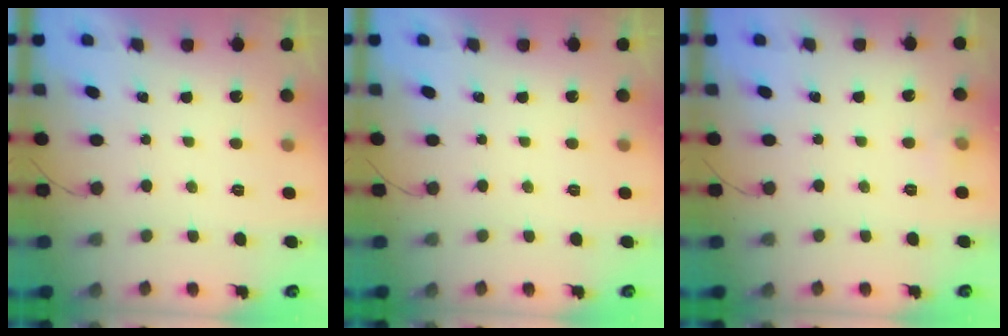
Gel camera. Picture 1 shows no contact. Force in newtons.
{"total": 0.0}
{"total": 3.7, "press": 3.4, "slide": 1.3}